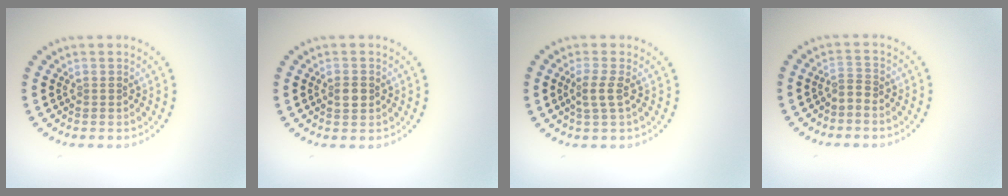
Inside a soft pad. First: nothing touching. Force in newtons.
{"total": 1.5, "press": 1.4, "slide": 0.2}
{"total": 1.8, "press": 1.5, "slide": 0.9}
{"total": 1.1, "press": 0.5, "slide": 0.9}